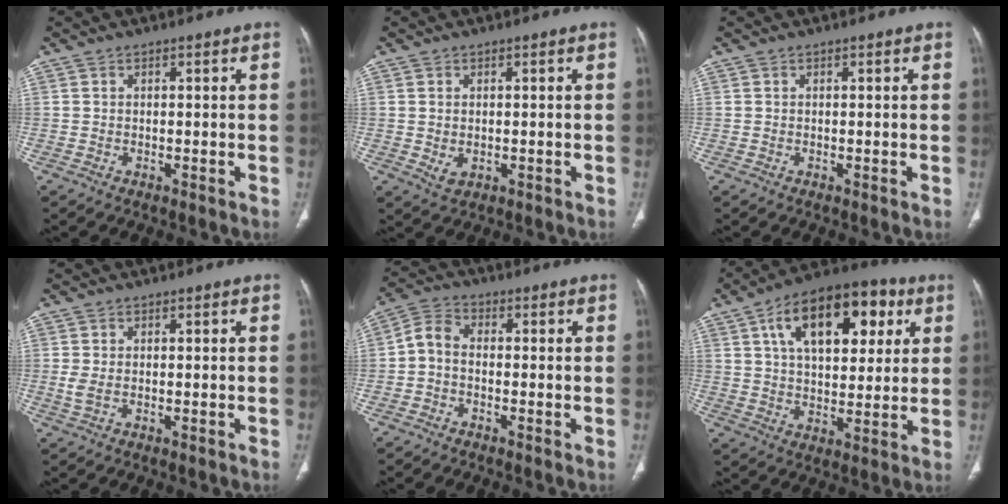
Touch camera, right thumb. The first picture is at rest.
{"total": 2.5, "force": [-0.2, 1.7, 1.8], "torque": [-0.033, -0.005, 0.006]}
{"total": 0.0}
{"total": 2.0, "force": [-0.2, 0.9, 1.8], "torque": [-0.052, -0.001, 0.001]}
{"total": 4.6, "force": [-0.9, 3.1, 3.2], "torque": [-0.052, 0.022, -0.031]}
{"total": 20.0, "force": [7.5, 10.8, 15.0], "torque": [-0.190, 0.003, 0.113]}